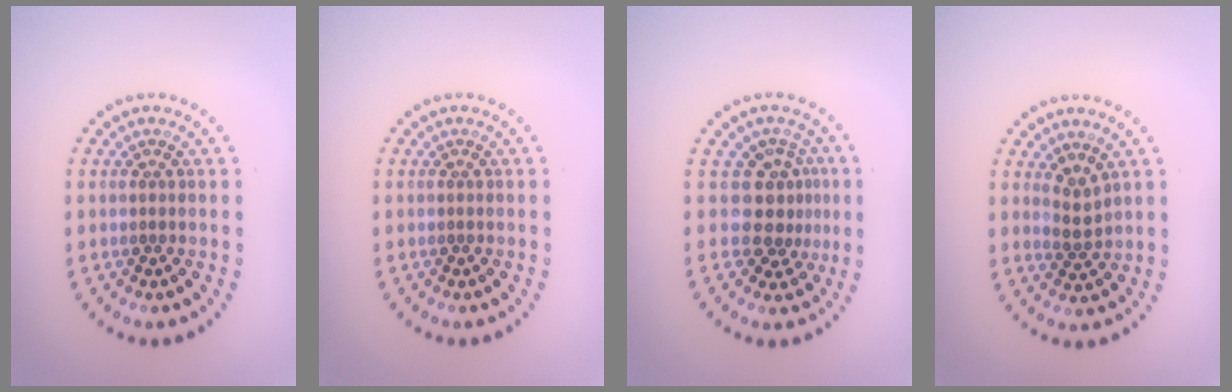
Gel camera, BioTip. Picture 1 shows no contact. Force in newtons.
{"total": 0.0}
{"total": 3.2, "press": 2.4, "slide": 2.1}
{"total": 1.9, "press": 1.5, "slide": 1.1}